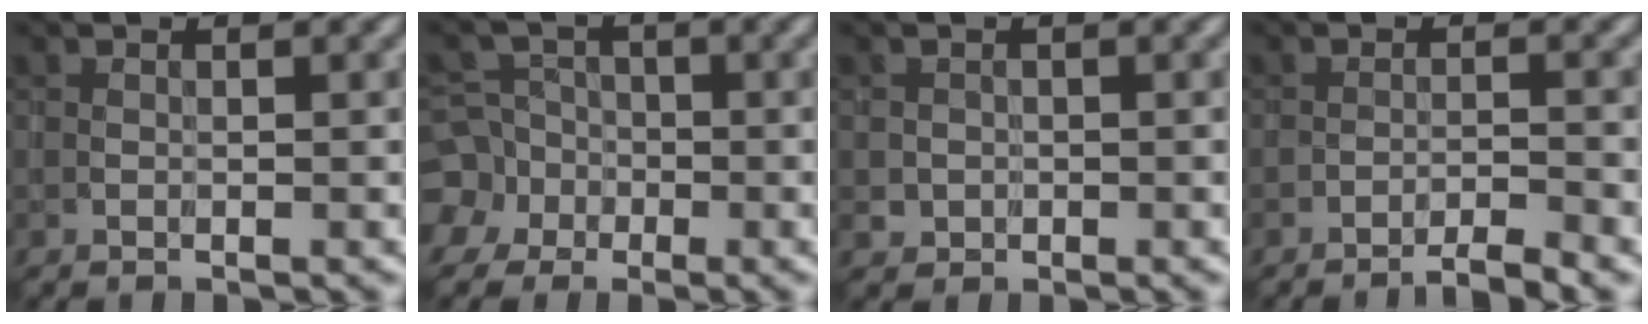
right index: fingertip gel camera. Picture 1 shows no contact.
{"total": 6.5, "force": [-2.6, 5.8, 1.1], "torque": [-0.018, 0.003, -0.070]}
{"total": 1.0, "force": [-0.1, 0.9, -0.3], "torque": [0.014, -0.003, 0.001]}
{"total": 3.0, "force": [-2.7, 0.1, 1.4], "torque": [-0.016, 0.012, -0.047]}